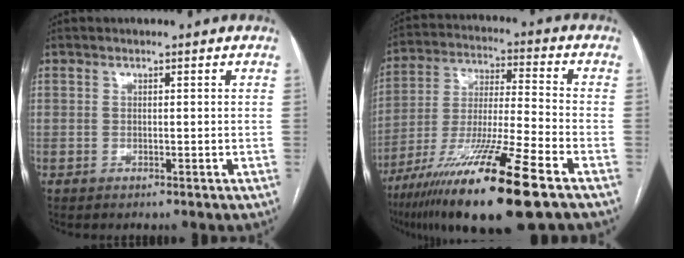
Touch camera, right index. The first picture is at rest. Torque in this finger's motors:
{"motor_torque": [1.21, -0.93, 1.05, 0.21]}